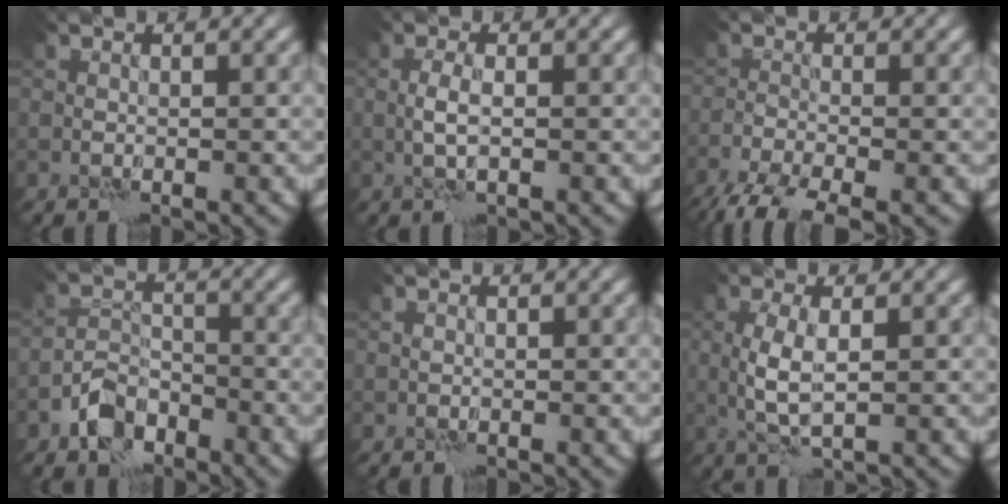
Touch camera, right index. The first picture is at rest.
{"total": 1.6, "force": [-0.1, 0.4, 1.6], "torque": [-0.034, 0.003, -0.004]}
{"total": 5.0, "force": [-3.9, 1.0, 2.9], "torque": [-0.057, -0.016, -0.079]}
{"total": 3.9, "force": [-2.7, 2.3, 1.7], "torque": [-0.025, 0.006, -0.057]}
{"total": 0.0}
{"total": 3.1, "force": [0.3, 0.9, 3.0], "torque": [-0.069, 0.001, 0.009]}